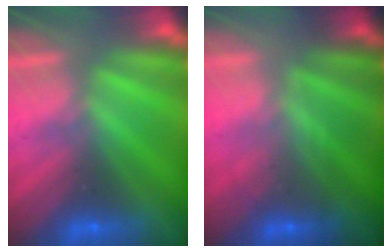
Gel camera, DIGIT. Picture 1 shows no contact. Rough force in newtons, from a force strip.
{"total": 2.0}